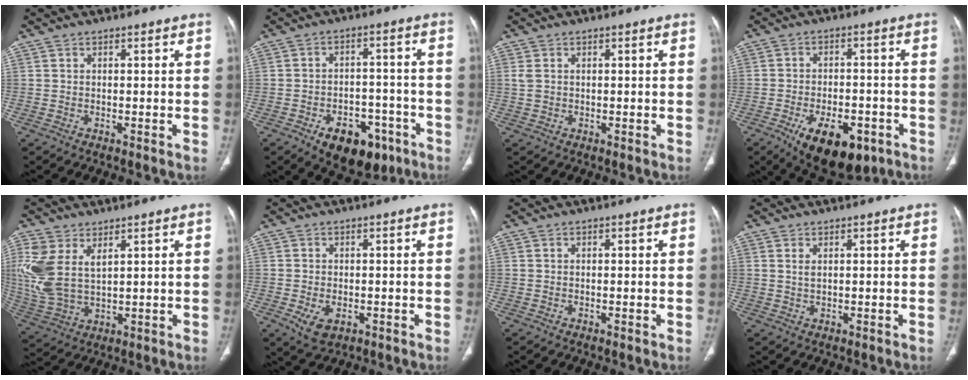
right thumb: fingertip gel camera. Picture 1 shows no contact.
{"total": 12.9, "force": [-7.1, 7.8, 7.5], "torque": [-0.067, 0.038, -0.093]}
{"total": 1.8, "force": [0.4, 1.4, 1.1], "torque": [-0.027, 0.002, 0.014]}
{"total": 14.2, "force": [-7.3, 7.3, 9.7], "torque": [-0.126, 0.018, -0.098]}
{"total": 12.0, "force": [4.4, 7.0, 8.8], "torque": [-0.209, -0.008, 0.106]}
{"total": 4.6, "force": [-1.6, 2.9, 3.3], "torque": [-0.059, -0.001, -0.018]}
{"total": 0.0}
{"total": 1.5, "force": [0.7, 0.7, 1.1], "torque": [-0.024, 0.000, 0.019]}